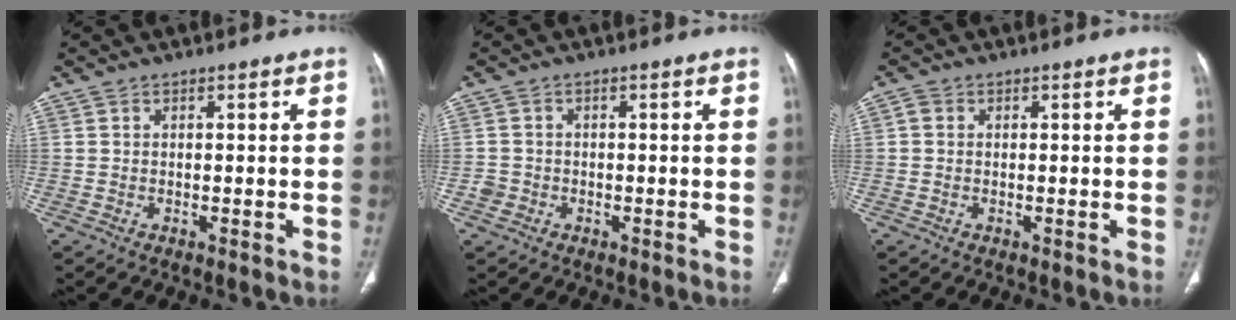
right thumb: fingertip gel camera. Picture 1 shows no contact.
{"total": 2.2, "force": [-0.9, 1.9, 0.3], "torque": [-0.001, 0.011, -0.022]}
{"total": 1.3, "force": [0.0, 1.1, 0.7], "torque": [-0.007, 0.002, -0.004]}